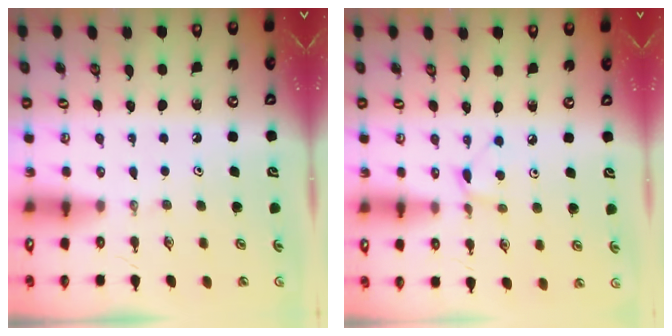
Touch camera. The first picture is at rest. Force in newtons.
{"total": 4.3, "press": 4.2, "slide": 0.7}